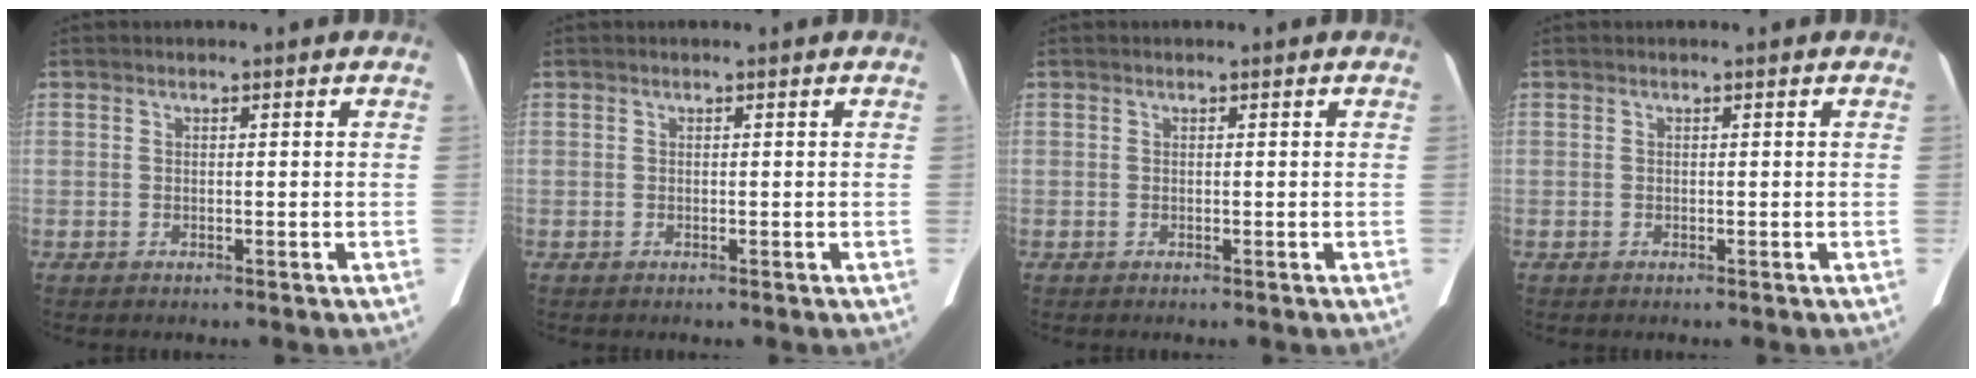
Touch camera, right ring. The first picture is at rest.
{"total": 0.0}
{"total": 0.0}
{"total": 0.0}